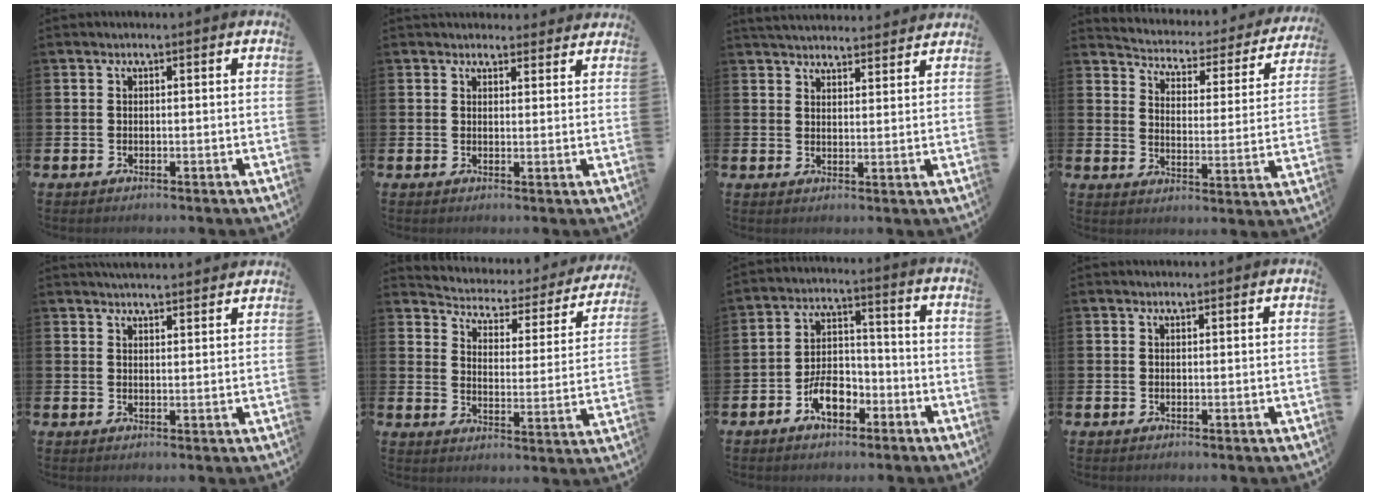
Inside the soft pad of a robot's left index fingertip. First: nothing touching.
{"total": 2.7, "force": [2.6, 0.8, -0.1], "torque": [0.008, -0.012, 0.045]}
{"total": 4.5, "force": [4.4, 0.6, 0.2], "torque": [-0.013, -0.026, 0.080]}
{"total": 3.5, "force": [3.2, 1.5, 0.5], "torque": [-0.035, -0.033, 0.044]}
{"total": 3.5, "force": [3.5, 0.0, 0.1], "torque": [-0.004, -0.020, 0.063]}
{"total": 3.4, "force": [2.9, 1.6, 0.7], "torque": [-0.036, -0.031, 0.039]}
{"total": 5.9, "force": [-3.3, 3.2, 3.8], "torque": [-0.070, 0.016, -0.061]}
{"total": 0.7, "force": [0.7, 0.1, 0.1], "torque": [0.012, -0.004, 0.011]}